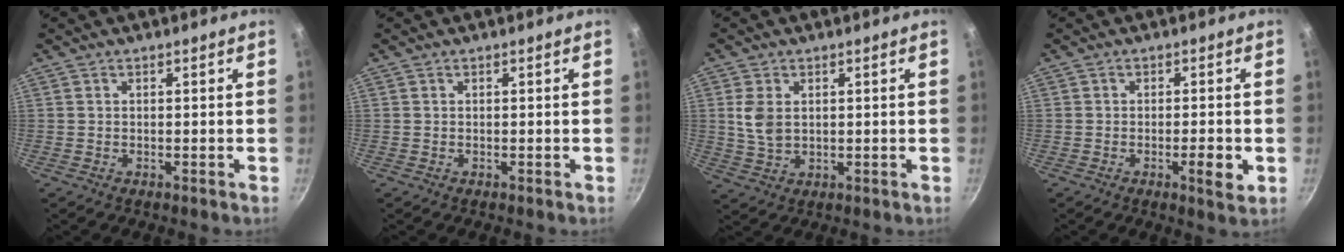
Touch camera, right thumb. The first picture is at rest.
{"total": 0.0}
{"total": 5.4, "force": [1.1, 3.6, 3.9], "torque": [-0.079, -0.008, 0.023]}
{"total": 4.4, "force": [-1.3, 1.2, 4.0], "torque": [-0.055, 0.006, -0.018]}